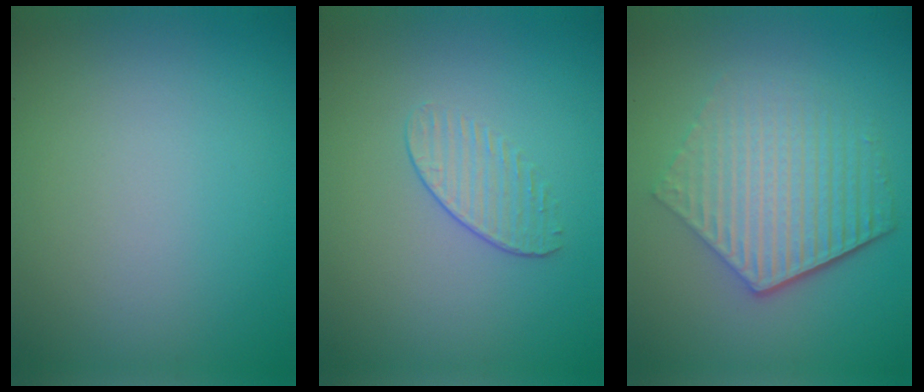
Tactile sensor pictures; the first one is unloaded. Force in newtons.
{"total": 1.3, "press": 0.7, "slide": 1.1}
{"total": 6.1, "press": 4.4, "slide": 4.2}